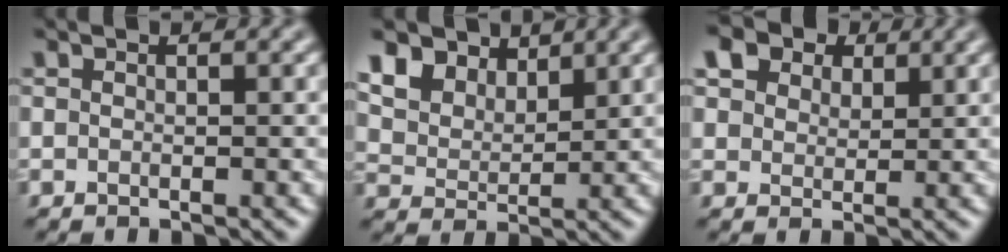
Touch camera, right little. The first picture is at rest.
{"total": 7.4, "force": [5.2, 4.3, 2.9], "torque": [-0.104, 0.004, 0.102]}
{"total": 10.2, "force": [6.2, 6.5, 4.7], "torque": [-0.112, 0.030, 0.096]}